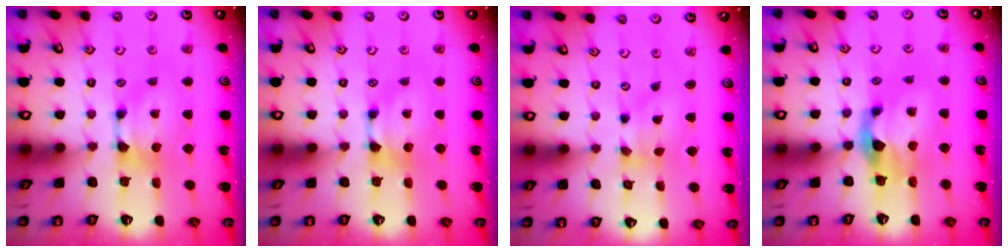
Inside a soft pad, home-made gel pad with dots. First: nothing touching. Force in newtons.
{"total": 0.0}
{"total": 1.2, "press": 0.6, "slide": 1.1}
{"total": 2.3, "press": 1.9, "slide": 1.3}